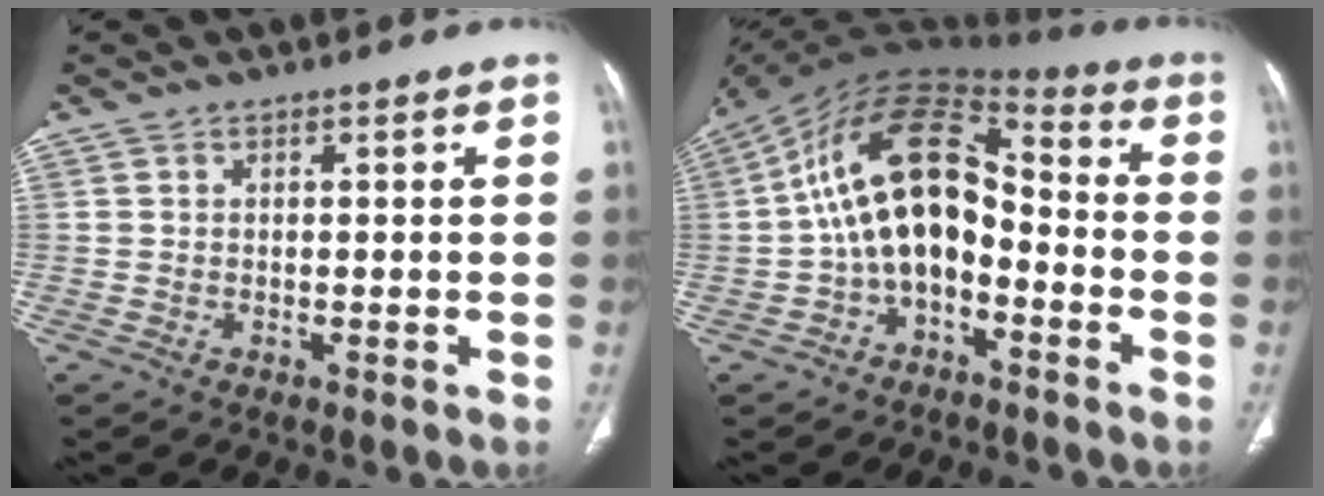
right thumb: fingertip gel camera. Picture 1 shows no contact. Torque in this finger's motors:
{"motor_torque": [2.52, 2.49, 2.49, -0.27, 0.77]}